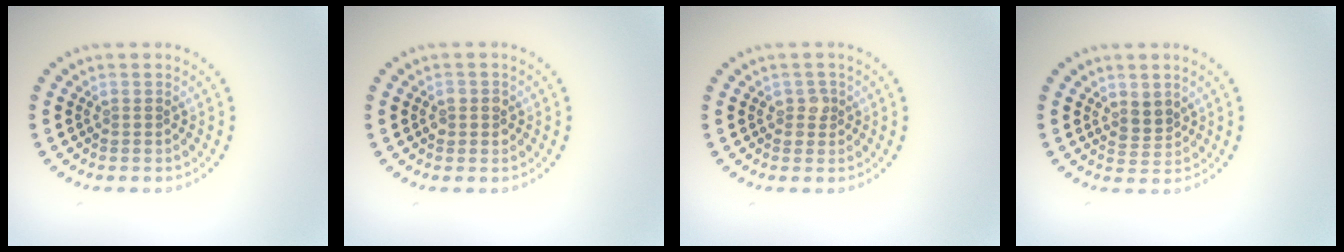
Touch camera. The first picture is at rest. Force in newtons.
{"total": 1.4, "press": 1.4, "slide": 0.3}
{"total": 1.2, "press": 1.1, "slide": 0.4}
{"total": 1.9, "press": 1.6, "slide": 1.1}